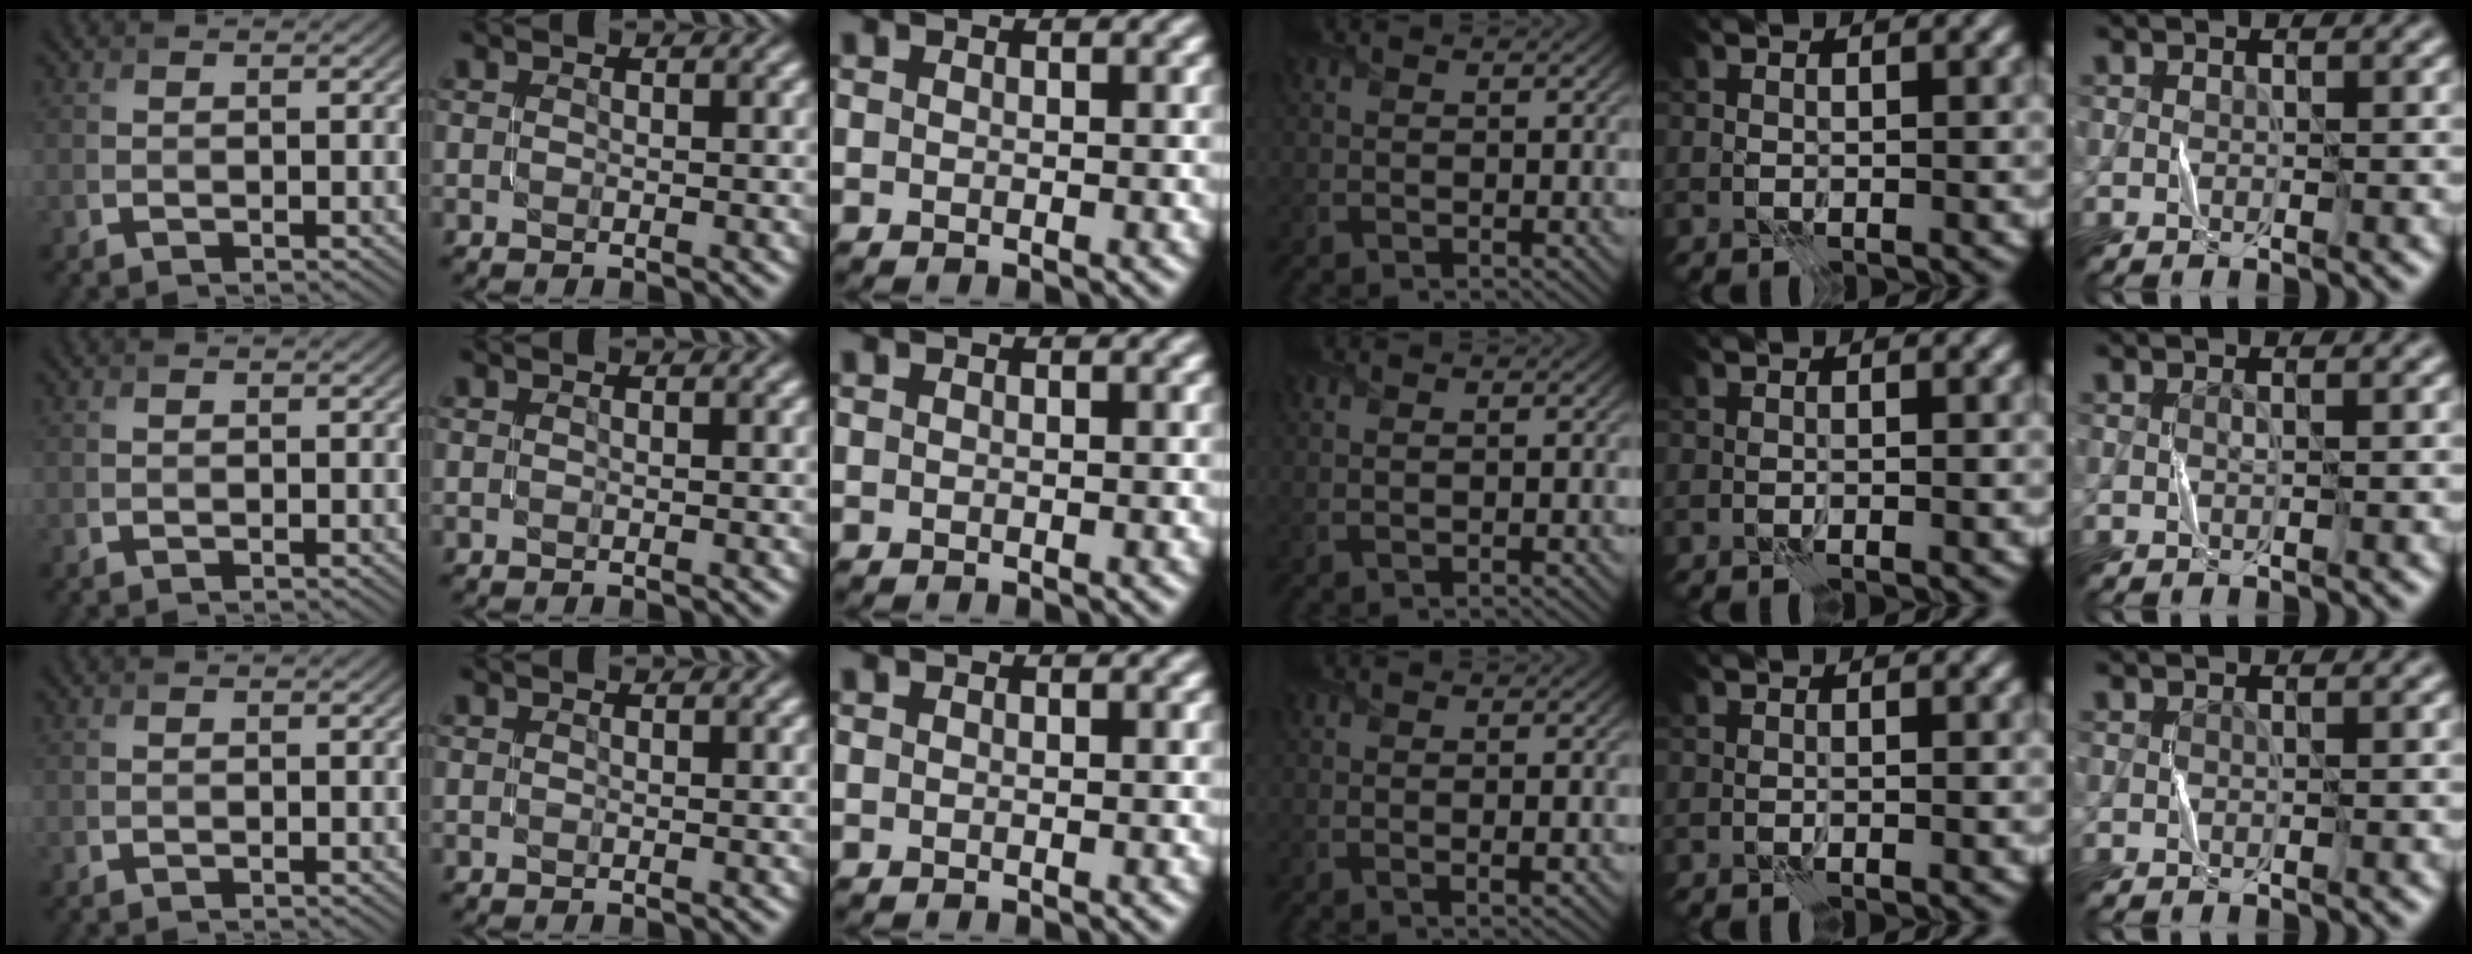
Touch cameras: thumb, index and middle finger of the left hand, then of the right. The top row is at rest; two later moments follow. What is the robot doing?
{"motion": "fold", "object": "scarf"}